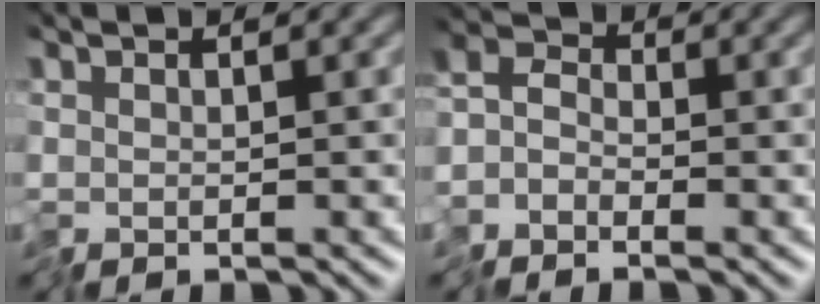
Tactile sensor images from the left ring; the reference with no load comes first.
{"total": 3.0, "force": [-2.2, 1.8, 1.1], "torque": [-0.029, 0.001, -0.055]}